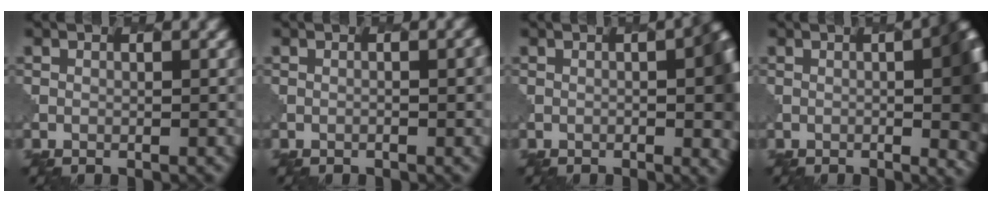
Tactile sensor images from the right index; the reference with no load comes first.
{"total": 1.0, "force": [-0.1, 0.0, 1.0], "torque": [0.000, 0.009, -0.004]}
{"total": 5.6, "force": [-0.1, 1.2, 5.5], "torque": [-0.057, -0.001, 0.001]}
{"total": 8.6, "force": [0.0, 2.3, 8.3], "torque": [-0.066, 0.006, 0.000]}